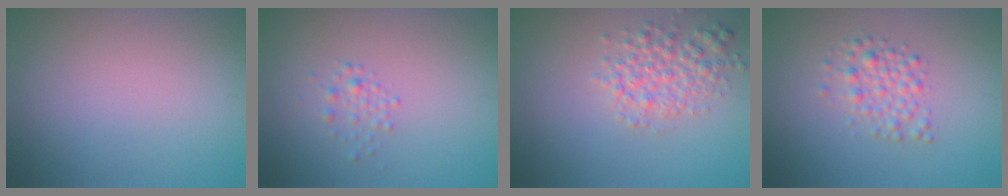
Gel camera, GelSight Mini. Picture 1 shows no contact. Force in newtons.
{"total": 1.3, "press": 1.3, "slide": 0.0}
{"total": 3.2, "press": 3.2, "slide": 0.1}
{"total": 2.5, "press": 2.5, "slide": 0.0}